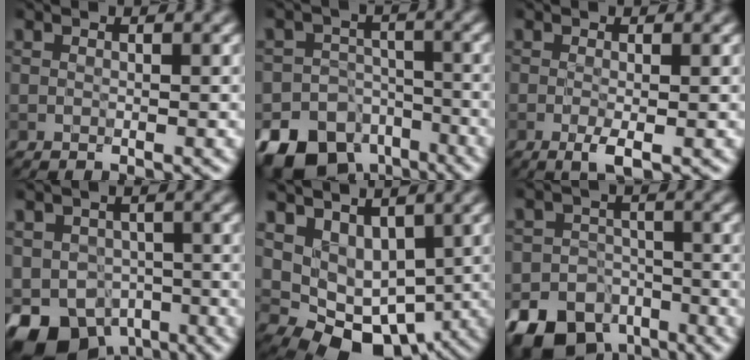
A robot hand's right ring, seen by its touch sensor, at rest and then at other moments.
{"total": 13.0, "force": [-9.0, 8.7, 3.8], "torque": [-0.065, -0.038, -0.134]}
{"total": 1.7, "force": [-0.5, 0.3, 1.6], "torque": [-0.030, -0.005, -0.011]}
{"total": 8.7, "force": [-4.7, 6.1, 4.1], "torque": [-0.076, -0.025, -0.084]}
{"total": 6.9, "force": [0.4, 5.5, 4.1], "torque": [-0.064, -0.022, 0.023]}
{"total": 11.7, "force": [-8.1, 7.6, 3.6], "torque": [-0.060, -0.033, -0.128]}